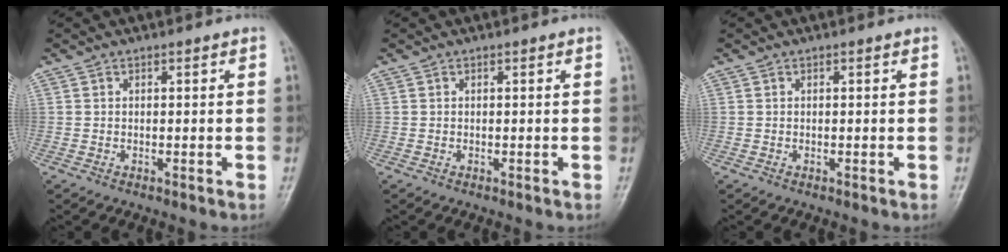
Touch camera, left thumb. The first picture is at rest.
{"total": 0.0}
{"total": 0.0}